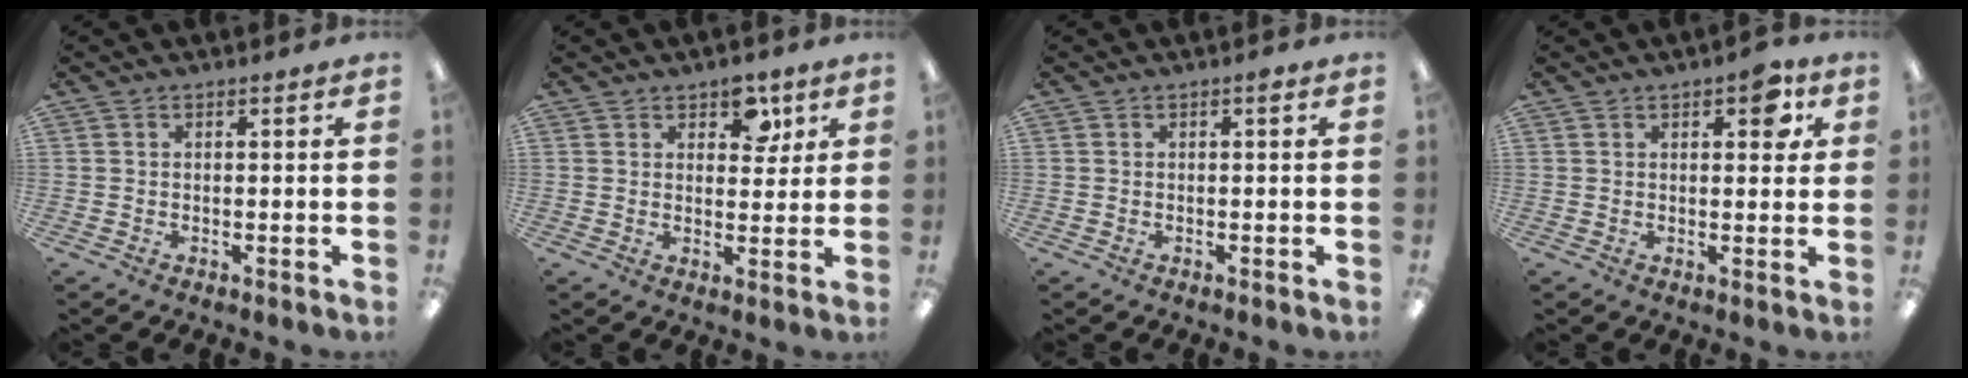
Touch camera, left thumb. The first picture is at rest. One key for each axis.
{"total": 6.4, "fx": 3.8, "fy": 4.0, "fz": 3.2, "tx": -0.027, "ty": -0.009, "tz": 0.061}
{"total": 0.8, "fx": 0.3, "fy": 0.1, "fz": 0.7, "tx": -0.015, "ty": 0.002, "tz": 0.004}
{"total": 5.9, "fx": 2.8, "fy": 2.7, "fz": 4.4, "tx": -0.050, "ty": -0.005, "tz": 0.040}